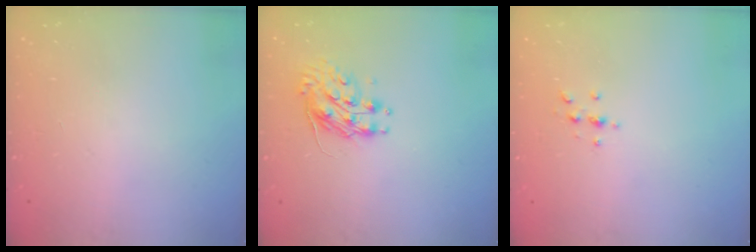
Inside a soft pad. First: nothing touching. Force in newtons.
{"total": 9.0, "press": 9.0, "slide": 0.6}
{"total": 2.3, "press": 2.2, "slide": 0.2}